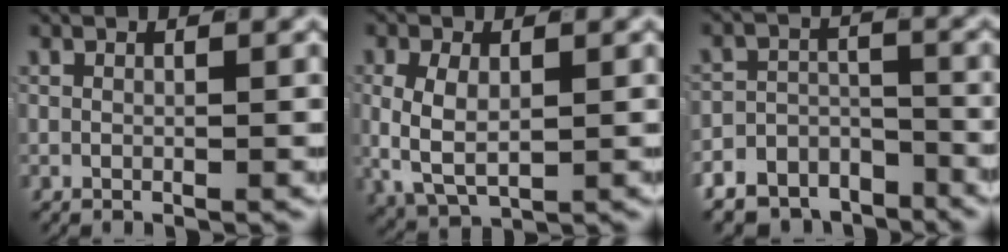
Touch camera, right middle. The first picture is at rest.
{"total": 5.7, "force": [-0.3, 4.1, 4.0], "torque": [-0.108, -0.018, 0.009]}
{"total": 10.2, "force": [-7.6, 6.2, 2.8], "torque": [-0.030, -0.014, -0.137]}